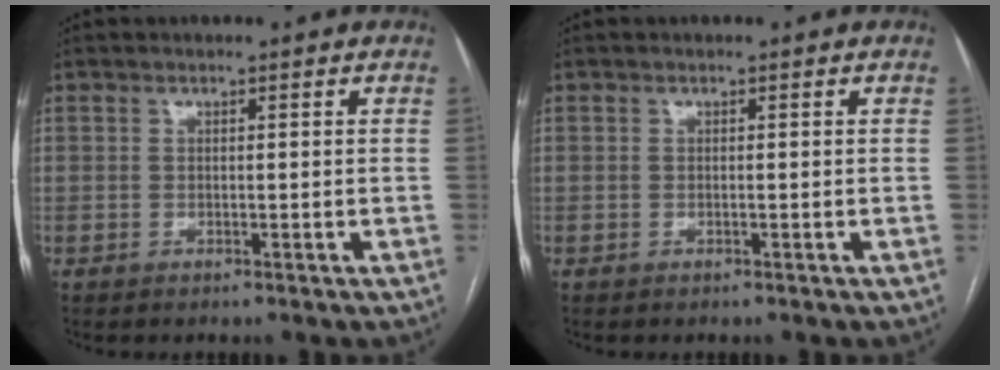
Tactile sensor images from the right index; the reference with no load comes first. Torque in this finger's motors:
{"motor_torque": [0.13, 0.11, 0.05, 0.00]}